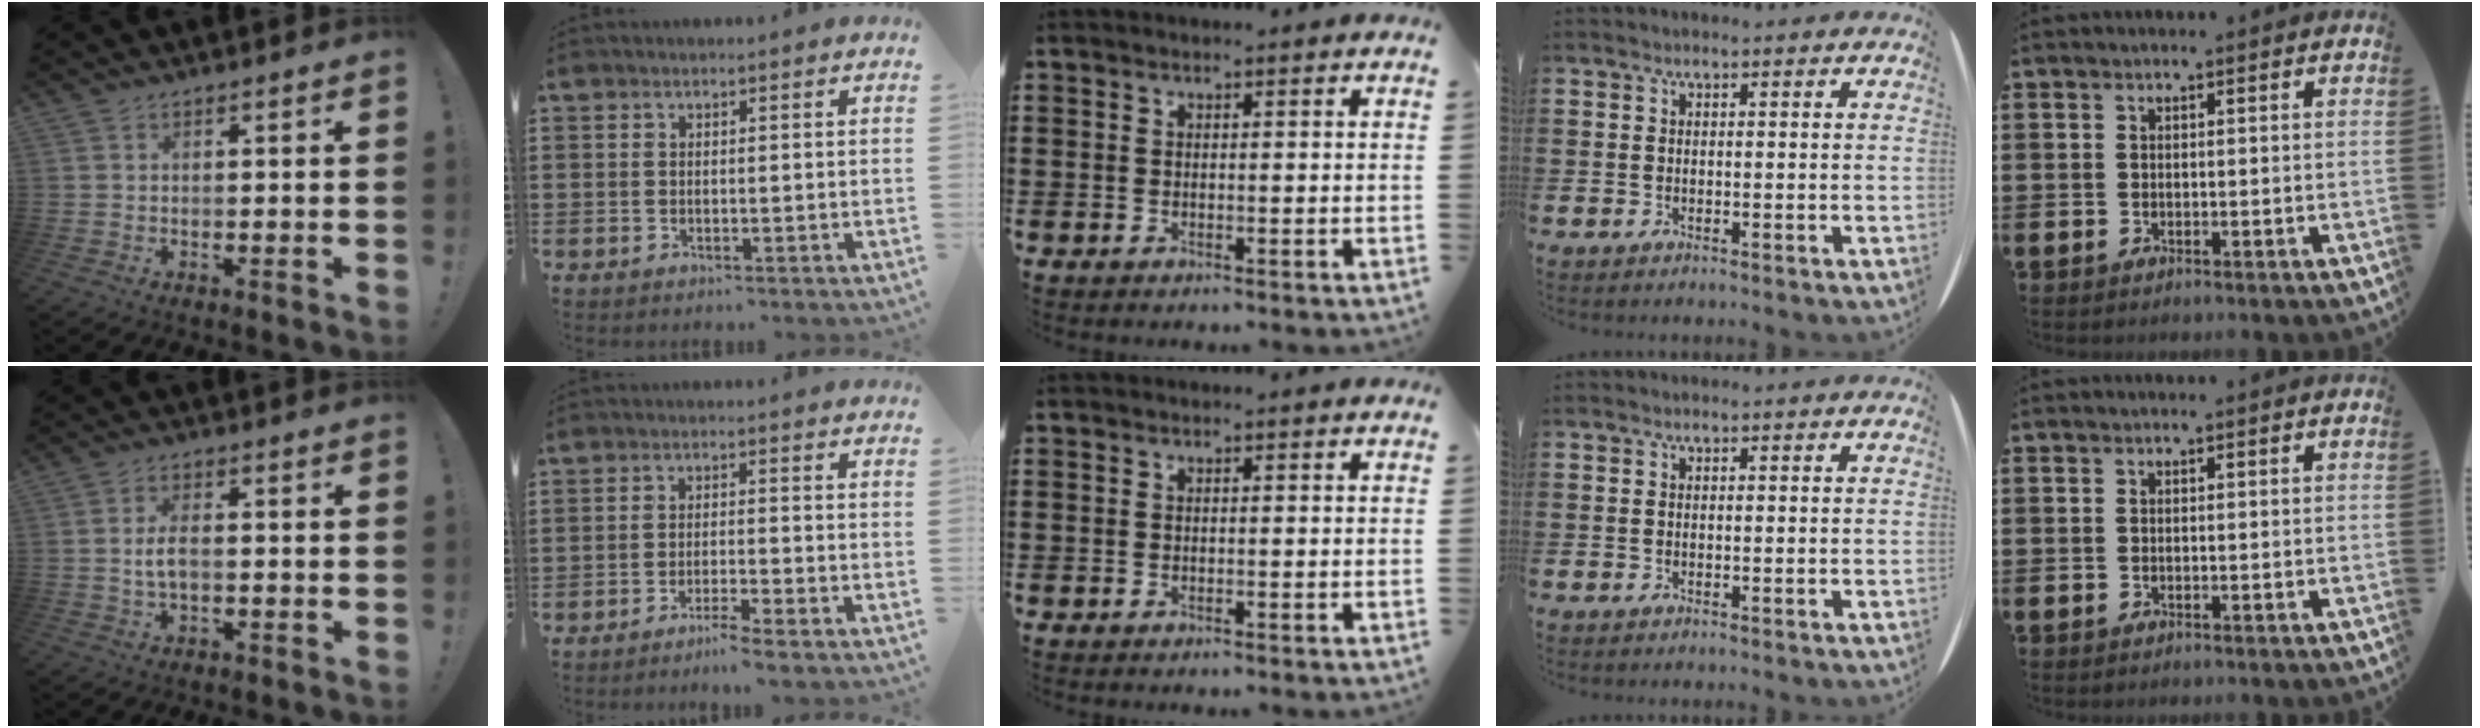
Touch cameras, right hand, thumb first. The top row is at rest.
{"thumb": {"total": 5.0, "force": [-0.4, 2.4, 4.4], "torque": [-0.075, 0.004, -0.009]}, "index": {"total": 2.6, "force": [-2.3, -0.5, 1.1], "torque": [-0.027, -0.003, -0.048]}}